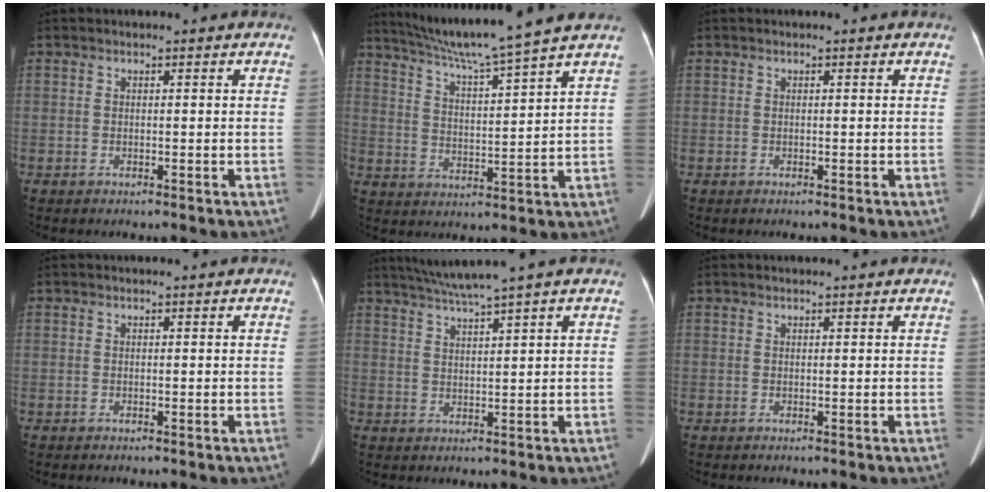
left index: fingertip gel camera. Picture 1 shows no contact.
{"total": 13.1, "force": [11.2, -2.3, 6.3], "torque": [-0.111, -0.002, 0.180]}
{"total": 0.0}
{"total": 0.0}
{"total": 5.5, "force": [4.4, -1.6, 2.9], "torque": [-0.055, 0.009, 0.085]}
{"total": 1.0, "force": [0.9, 0.1, 0.4], "torque": [-0.008, 0.015, 0.013]}